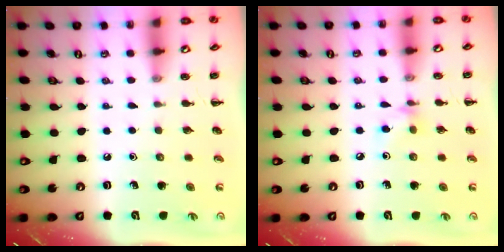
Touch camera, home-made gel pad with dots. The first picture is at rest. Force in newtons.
{"total": 5.6, "press": 5.5, "slide": 1.2}